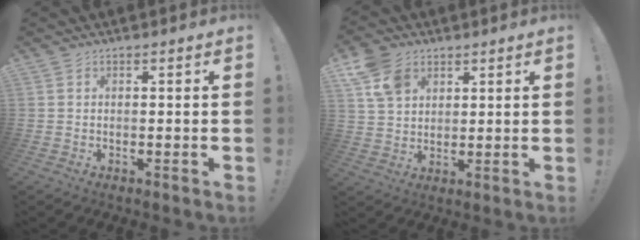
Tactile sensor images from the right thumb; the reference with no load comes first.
{"total": 10.2, "force": [5.3, 7.3, 4.8], "torque": [-0.078, -0.013, 0.107]}